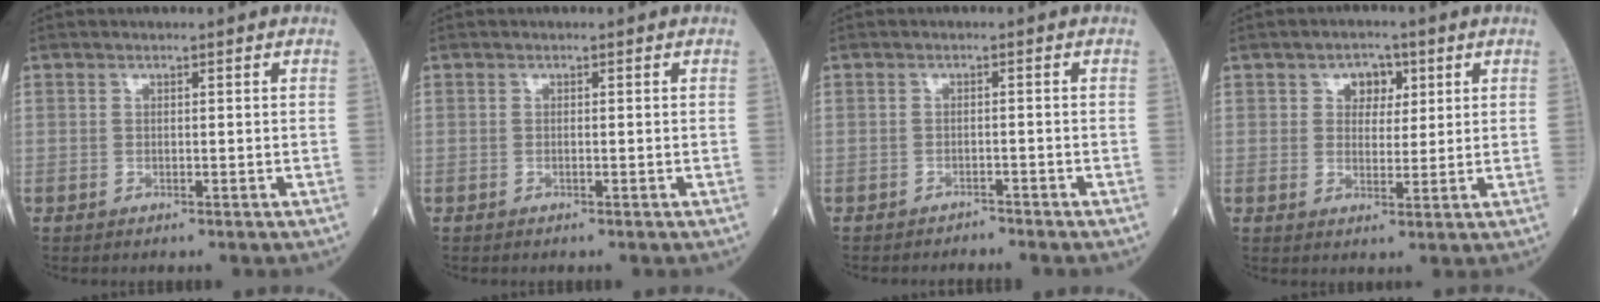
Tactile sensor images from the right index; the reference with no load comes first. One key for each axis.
{"total": 0.0}
{"total": 1.8, "fx": -1.7, "fy": -0.2, "fz": -0.4, "tx": 0.012, "ty": -0.005, "tz": -0.025}
{"total": 4.0, "fx": 1.7, "fy": 2.8, "fz": 2.3, "tx": -0.029, "ty": 0.008, "tz": 0.025}